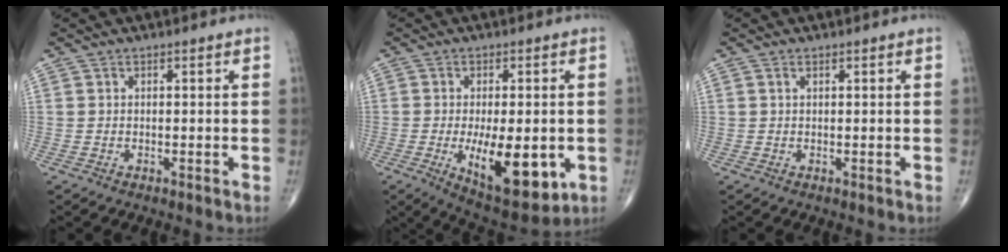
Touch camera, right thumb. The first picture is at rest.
{"total": 14.7, "force": [-3.3, 6.2, 13.0], "torque": [-0.181, -0.021, -0.033]}
{"total": 0.7, "force": [0.4, 0.3, 0.5], "torque": [-0.013, 0.004, 0.007]}